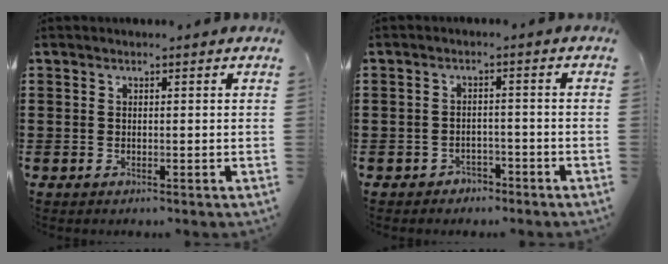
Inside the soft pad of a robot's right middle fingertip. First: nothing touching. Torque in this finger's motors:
{"motor_torque": [0.27, -0.13, 0.00, 0.00]}